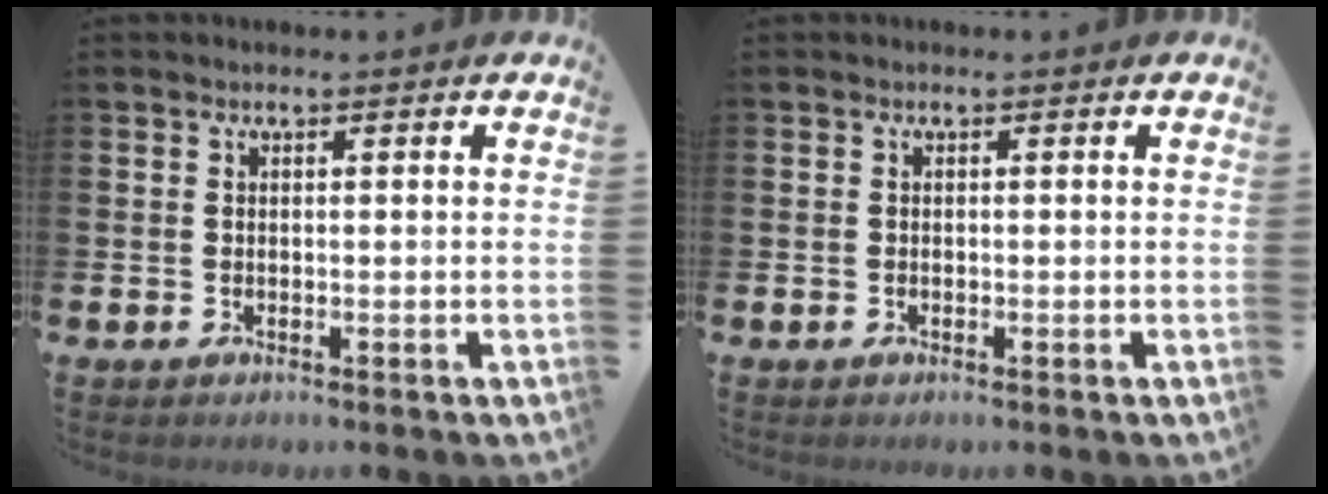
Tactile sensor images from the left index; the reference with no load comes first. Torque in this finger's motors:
{"motor_torque": [-0.11, 0.14, -0.01, -0.01]}